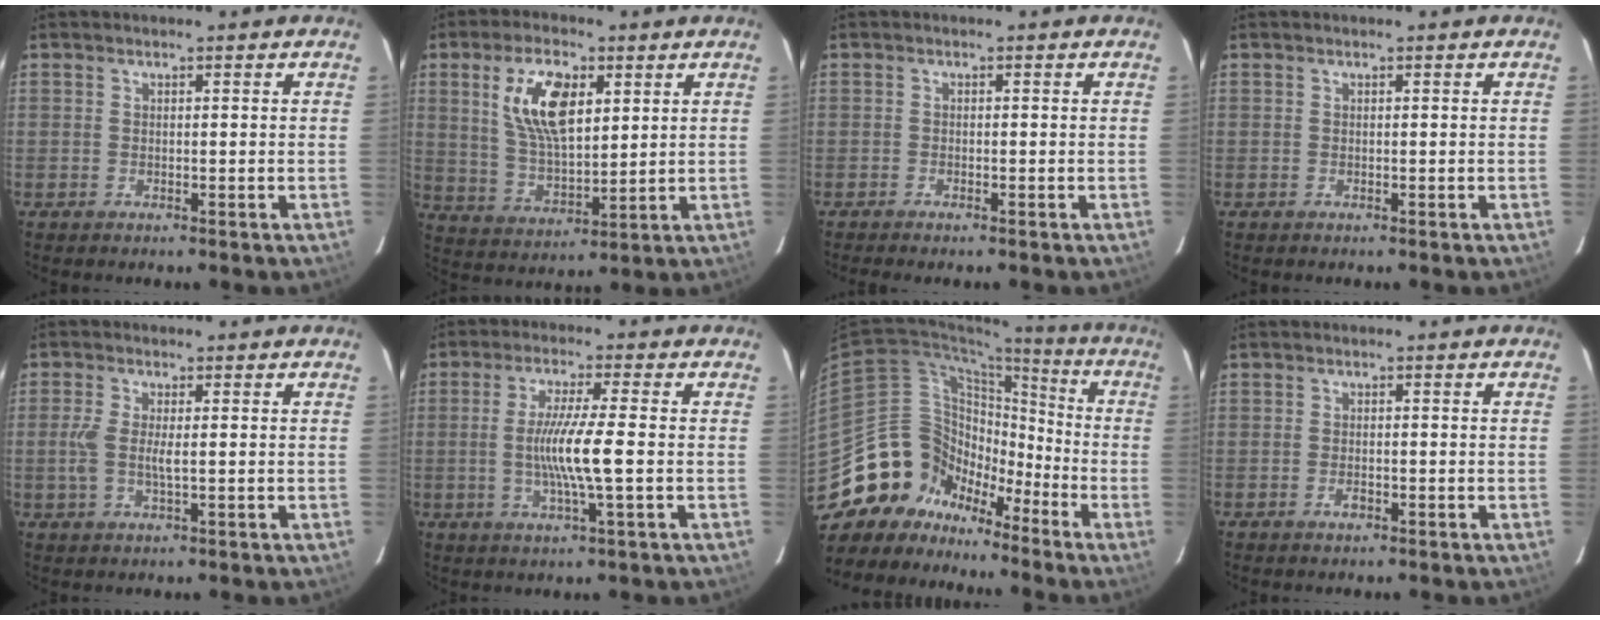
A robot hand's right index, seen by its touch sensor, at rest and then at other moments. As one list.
[{"total": 12.4, "force": [4.5, 5.7, 10.0], "torque": [-0.191, 0.009, 0.093]}, {"total": 1.3, "force": [-1.1, 0.0, 0.6], "torque": [-0.017, -0.002, -0.022]}, {"total": 0.0}, {"total": 4.6, "force": [-0.2, 1.3, 4.4], "torque": [-0.096, -0.001, -0.006]}, {"total": 8.4, "force": [-1.1, -0.3, 8.3], "torque": [-0.154, -0.009, -0.021]}, {"total": 16.5, "force": [-11.4, 11.1, 4.2], "torque": [-0.083, 0.046, -0.204]}, {"total": 1.4, "force": [-0.7, 0.6, 1.0], "torque": [-0.022, 0.000, -0.013]}]